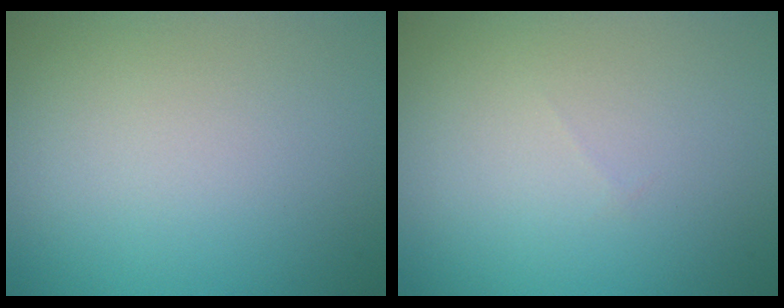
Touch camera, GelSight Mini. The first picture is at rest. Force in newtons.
{"total": 0.0}